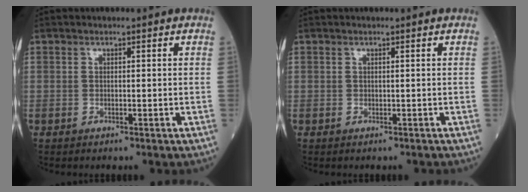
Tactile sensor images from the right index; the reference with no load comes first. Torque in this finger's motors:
{"motor_torque": [0.10, 0.01, -0.17, -0.04]}